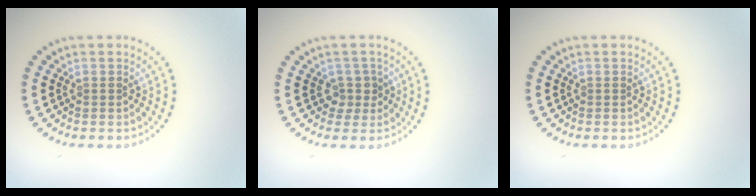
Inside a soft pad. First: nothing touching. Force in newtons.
{"total": 1.9, "press": 1.4, "slide": 1.2}
{"total": 0.0}